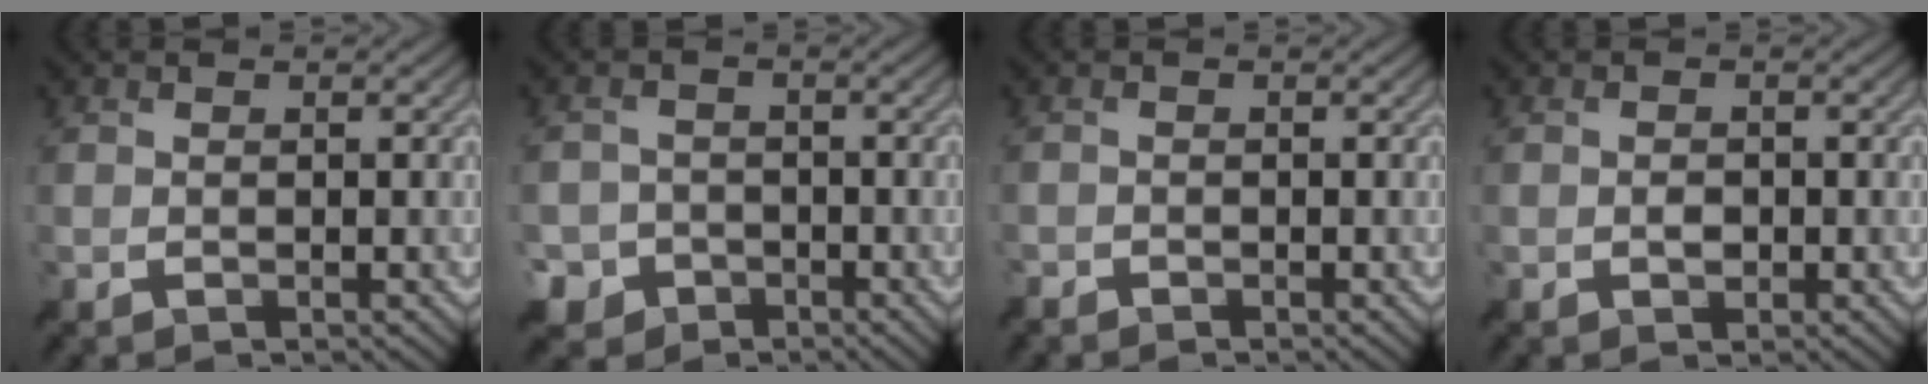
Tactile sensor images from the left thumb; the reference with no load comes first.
{"total": 4.9, "force": [-2.7, 4.1, 0.7], "torque": [-0.012, -0.005, -0.065]}
{"total": 0.9, "force": [-0.8, 0.3, 0.0], "torque": [0.000, 0.000, -0.020]}
{"total": 1.2, "force": [-0.3, 0.9, 0.7], "torque": [-0.012, -0.002, -0.009]}